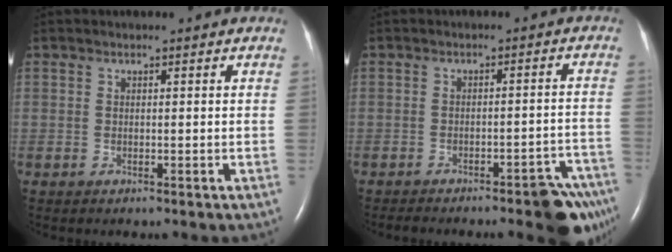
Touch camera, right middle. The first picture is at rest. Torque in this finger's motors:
{"motor_torque": [0.98, -1.01, 0.30, 0.09]}